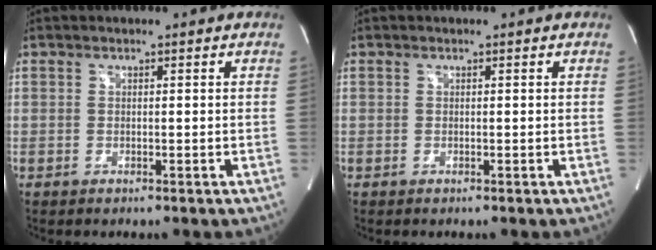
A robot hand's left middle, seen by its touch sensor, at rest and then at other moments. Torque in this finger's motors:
{"motor_torque": [0.00, 0.00, 0.02, 0.00]}